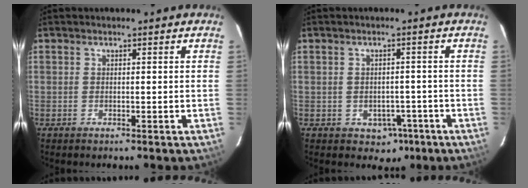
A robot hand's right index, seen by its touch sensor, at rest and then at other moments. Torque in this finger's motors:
{"motor_torque": [0.50, -0.48, 0.10, 0.00]}